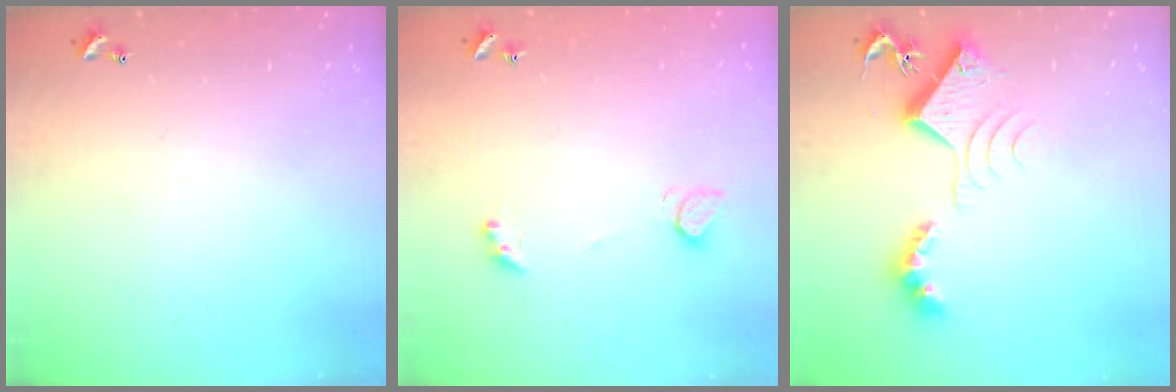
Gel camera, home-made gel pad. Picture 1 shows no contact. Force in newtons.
{"total": 1.4, "press": 1.2, "slide": 0.6}
{"total": 10.4, "press": 10.3, "slide": 0.5}